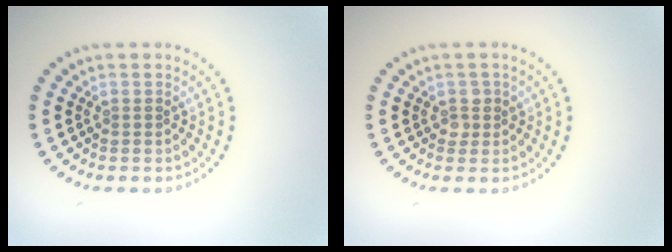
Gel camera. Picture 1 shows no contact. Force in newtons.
{"total": 1.2, "press": 1.1, "slide": 0.4}